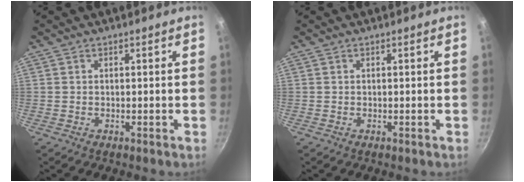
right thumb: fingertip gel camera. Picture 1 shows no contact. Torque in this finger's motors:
{"motor_torque": [0.00, 0.00, 0.00, 0.00, 0.00]}